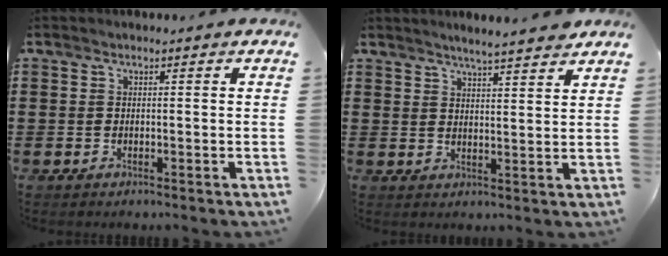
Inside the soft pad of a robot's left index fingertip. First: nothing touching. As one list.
[{"total": 3.8, "force": [3.6, -0.4, 1.1], "torque": [-0.033, -0.011, 0.063]}]